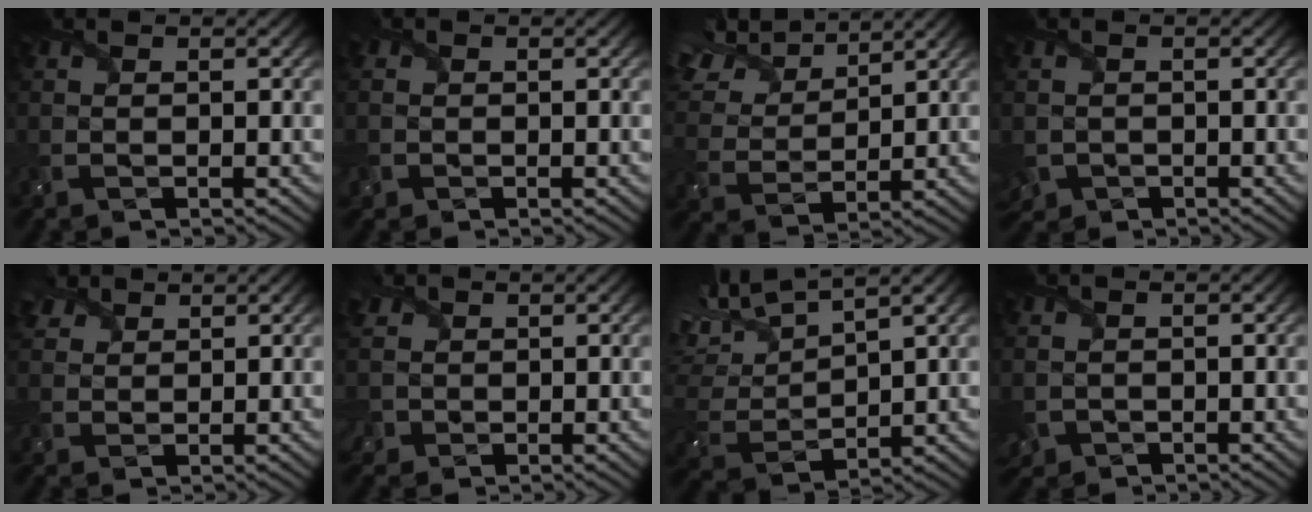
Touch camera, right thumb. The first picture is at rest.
{"total": 1.4, "force": [-0.2, 1.4, 0.1], "torque": [-0.002, -0.004, -0.007]}
{"total": 11.5, "force": [8.7, 4.0, 6.3], "torque": [-0.185, 0.035, 0.152]}
{"total": 2.5, "force": [-1.2, 2.0, 0.7], "torque": [-0.028, -0.017, -0.027]}
{"total": 3.1, "force": [2.4, 1.8, 0.9], "torque": [-0.029, 0.010, 0.048]}
{"total": 2.9, "force": [0.8, 2.7, 0.7], "torque": [-0.037, 0.003, 0.010]}
{"total": 11.6, "force": [8.4, 3.0, 7.5], "torque": [-0.197, 0.028, 0.150]}
{"total": 1.8, "force": [-0.7, 1.5, 0.8], "torque": [-0.031, -0.013, -0.016]}